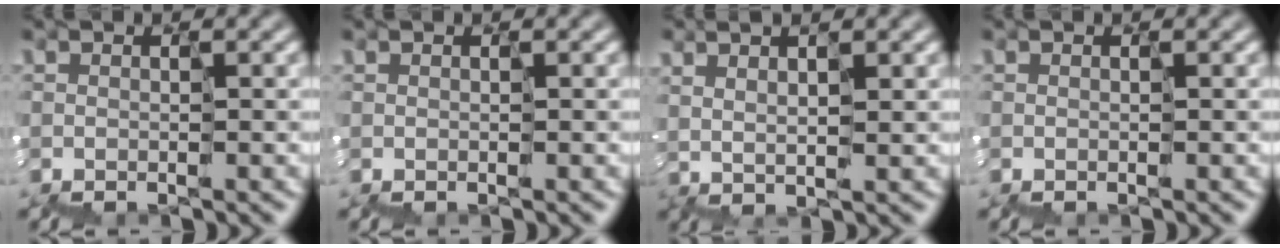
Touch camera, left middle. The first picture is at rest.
{"total": 0.0}
{"total": 1.9, "force": [1.1, -1.2, -1.1], "torque": [0.019, 0.002, 0.024]}
{"total": 0.0}